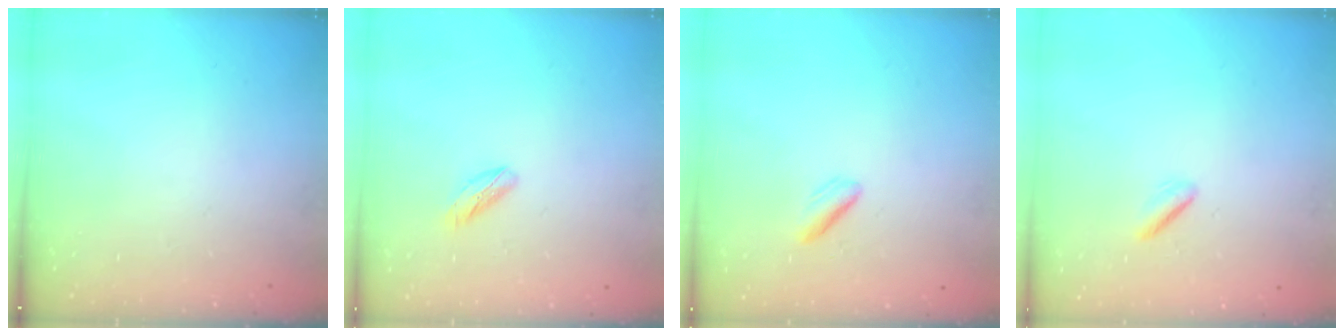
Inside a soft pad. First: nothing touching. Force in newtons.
{"total": 4.6, "press": 4.5, "slide": 1.0}
{"total": 2.2, "press": 2.1, "slide": 0.6}
{"total": 0.8, "press": 0.4, "slide": 0.7}